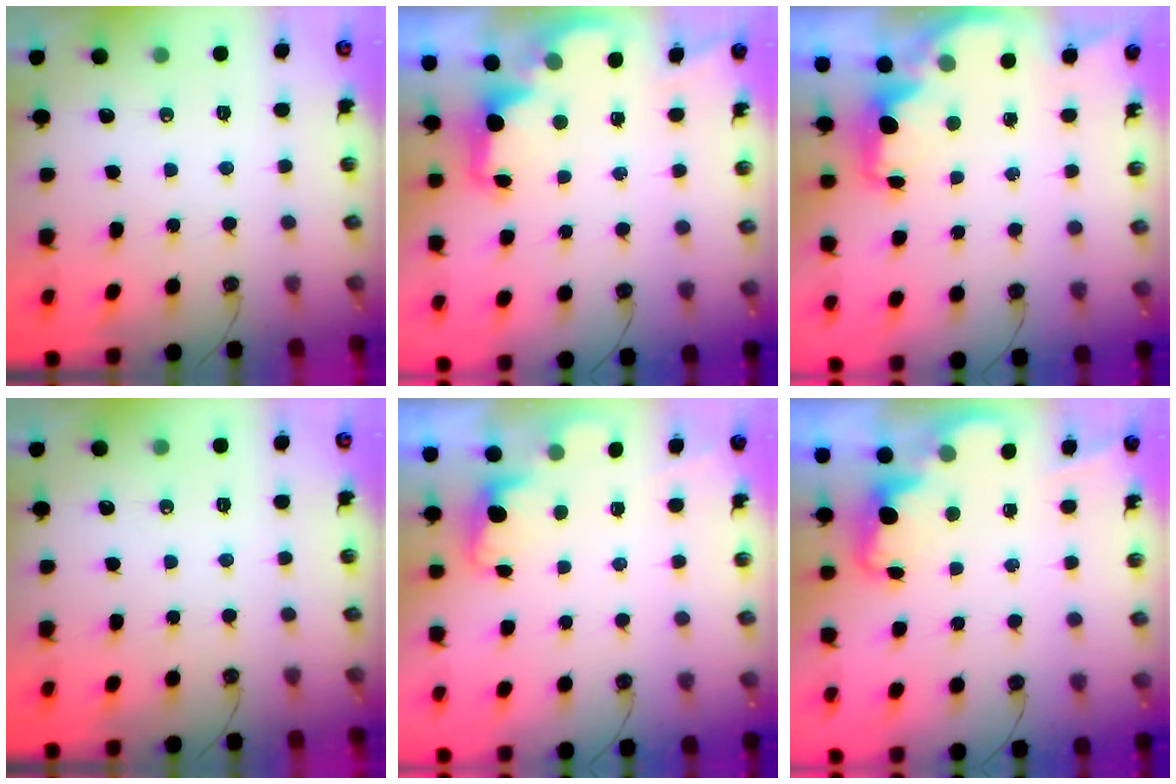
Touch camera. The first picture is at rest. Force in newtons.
{"total": 2.4, "press": 2.3, "slide": 0.6}
{"total": 2.1, "press": 2.0, "slide": 0.6}
{"total": 0.0}
{"total": 0.9, "press": 0.6, "slide": 0.7}
{"total": 2.2, "press": 2.1, "slide": 0.5}